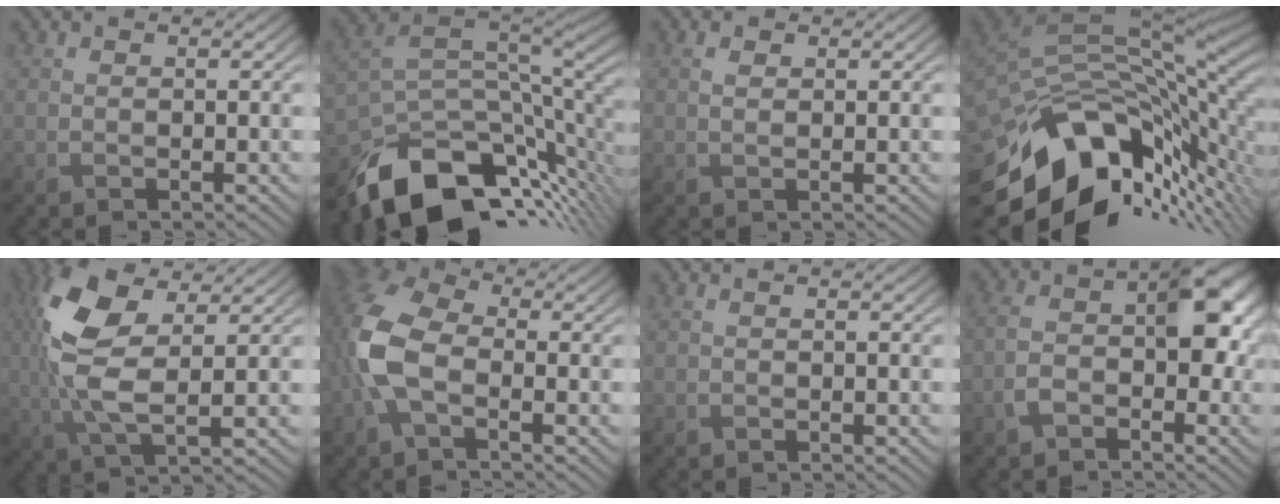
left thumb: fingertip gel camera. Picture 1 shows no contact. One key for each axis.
{"total": 14.9, "fx": -7.7, "fy": 6.9, "fz": 10.7, "tx": -0.215, "ty": -0.031, "tz": -0.122}
{"total": 1.0, "fx": 0.5, "fy": 0.6, "fz": 0.6, "tx": -0.016, "ty": -0.001, "tz": 0.010}
{"total": 15.7, "fx": -7.0, "fy": 9.2, "fz": 10.5, "tx": -0.209, "ty": -0.034, "tz": -0.102}
{"total": 11.9, "fx": 3.0, "fy": 5.9, "fz": 9.9, "tx": -0.247, "ty": 0.004, "tz": 0.055}
{"total": 9.2, "fx": -1.3, "fy": 5.3, "fz": 7.4, "tx": -0.197, "ty": 0.007, "tz": -0.042}
{"total": 0.0}
{"total": 7.8, "fx": -2.1, "fy": 4.6, "fz": 6.0, "tx": -0.105, "ty": 0.006, "tz": -0.048}